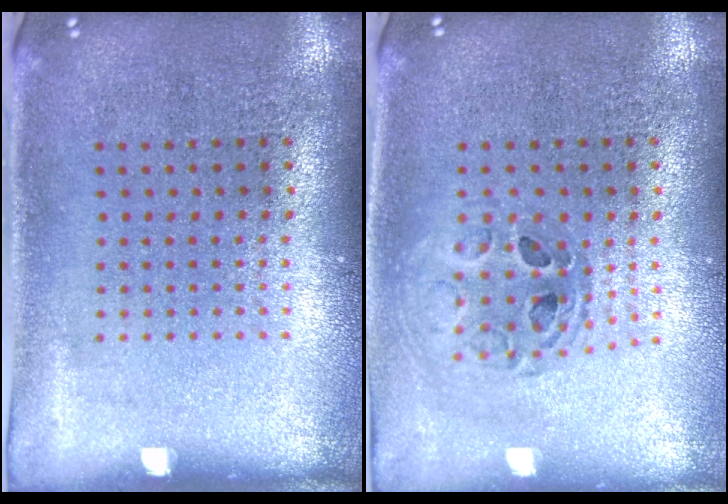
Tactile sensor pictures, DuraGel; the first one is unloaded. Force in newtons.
{"total": 0.7, "press": 0.7, "slide": 0.1}